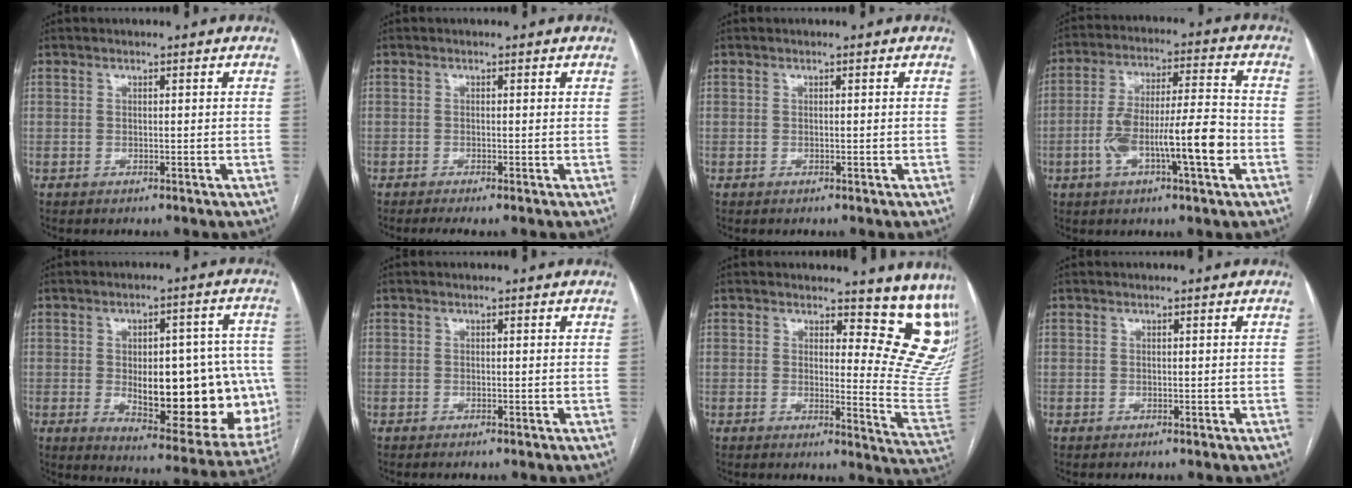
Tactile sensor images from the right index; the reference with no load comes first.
{"total": 1.5, "force": [-1.0, 0.0, 1.1], "torque": [-0.019, -0.002, -0.019]}
{"total": 0.0}
{"total": 13.3, "force": [-3.8, 1.8, 12.6], "torque": [-0.221, 0.016, -0.063]}
{"total": 21.5, "force": [-2.5, 8.4, 19.6], "torque": [-0.195, 0.022, 0.000]}
{"total": 0.0}
{"total": 13.6, "force": [12.2, 3.6, 4.8], "torque": [-0.024, -0.110, 0.106]}
{"total": 0.0}